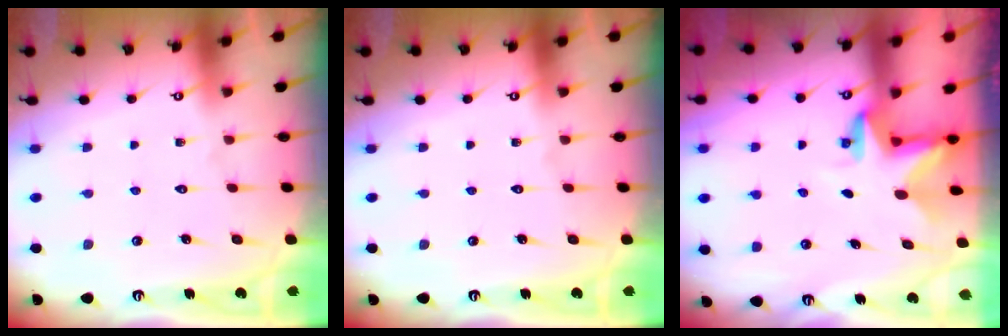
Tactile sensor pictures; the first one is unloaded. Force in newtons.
{"total": 0.0}
{"total": 2.9, "press": 2.9, "slide": 0.1}